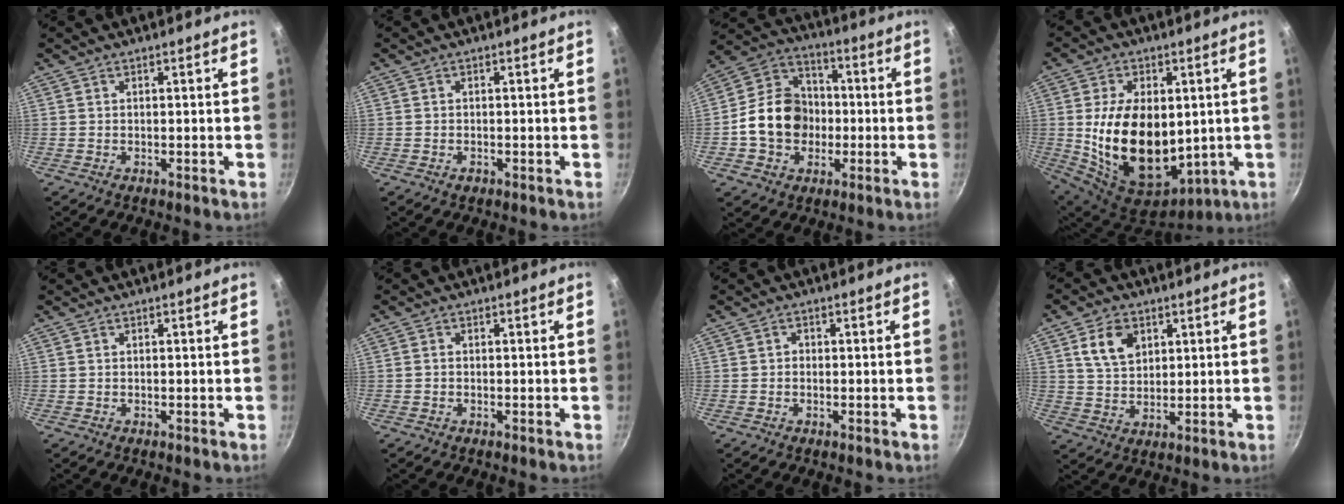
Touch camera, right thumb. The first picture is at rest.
{"total": 1.0, "force": [-0.6, 0.7, 0.5], "torque": [-0.007, 0.001, -0.009]}
{"total": 14.6, "force": [-1.9, 12.0, 8.0], "torque": [-0.112, 0.034, -0.044]}
{"total": 21.1, "force": [0.7, 13.5, 16.3], "torque": [-0.271, -0.026, 0.034]}
{"total": 0.0}
{"total": 0.7, "force": [-0.2, 0.6, 0.3], "torque": [-0.005, 0.002, -0.006]}
{"total": 0.9, "force": [-0.1, 0.8, 0.4], "torque": [-0.005, 0.004, -0.004]}
{"total": 7.8, "force": [3.2, 5.4, 4.6], "torque": [-0.067, -0.010, 0.061]}